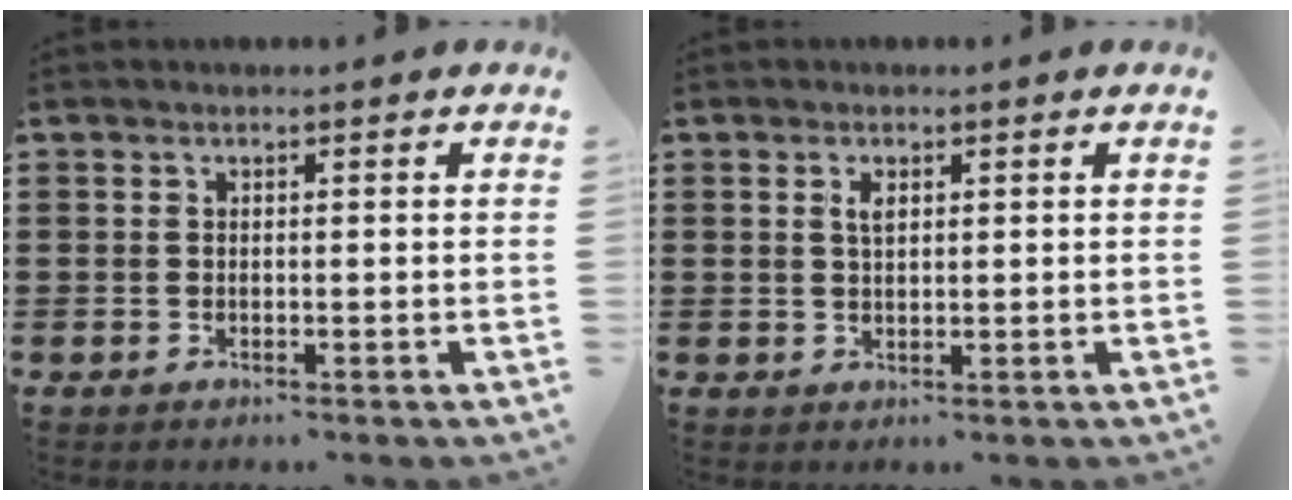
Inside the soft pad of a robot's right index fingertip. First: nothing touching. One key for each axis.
{"total": 1.9, "fx": 0.8, "fy": 0.8, "fz": 1.5, "tx": -0.032, "ty": 0.005, "tz": 0.013}